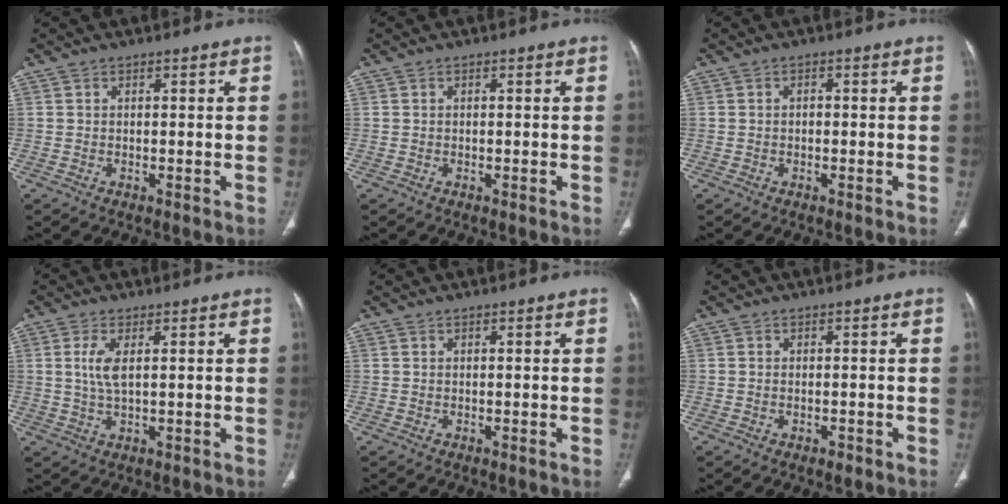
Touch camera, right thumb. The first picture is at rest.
{"total": 0.0}
{"total": 1.0, "force": [-0.1, 0.7, 0.7], "torque": [-0.009, 0.004, -0.003]}
{"total": 4.2, "force": [1.0, 1.5, 3.8], "torque": [-0.093, -0.005, 0.024]}
{"total": 0.0}
{"total": 1.1, "force": [-0.6, 0.6, 0.7], "torque": [-0.014, 0.002, -0.006]}